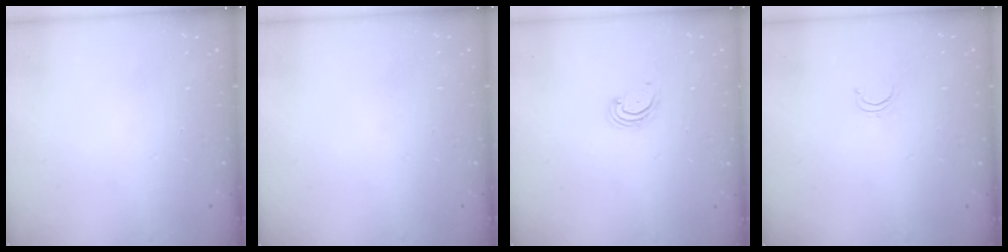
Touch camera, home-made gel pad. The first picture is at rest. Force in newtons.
{"total": 0.0}
{"total": 3.1, "press": 3.1, "slide": 0.4}
{"total": 2.8, "press": 2.8, "slide": 0.2}